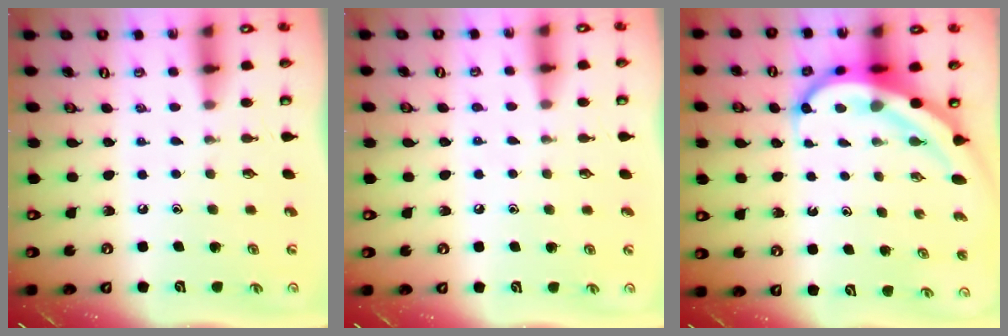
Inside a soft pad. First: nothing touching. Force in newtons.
{"total": 3.8, "press": 3.7, "slide": 0.9}
{"total": 8.9, "press": 8.8, "slide": 1.2}